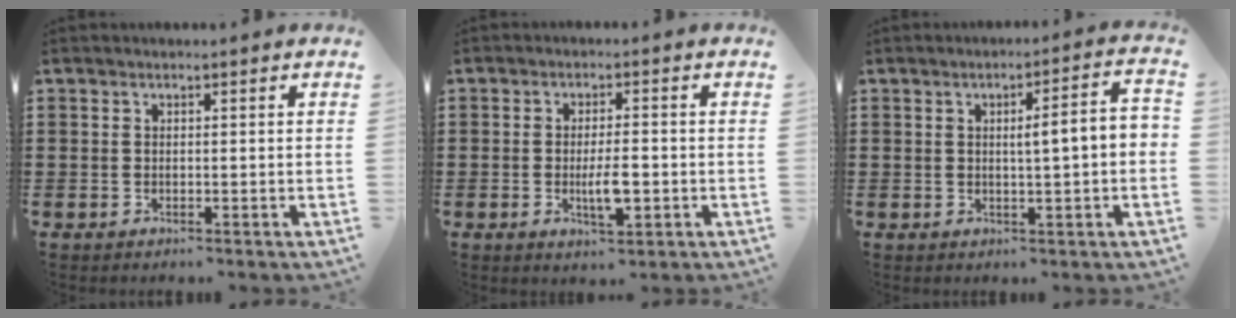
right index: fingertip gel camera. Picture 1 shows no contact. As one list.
[{"total": 5.0, "force": [-1.1, 1.6, 4.6], "torque": [-0.092, -0.001, -0.023]}, {"total": 3.9, "force": [0.0, 0.1, 3.9], "torque": [-0.070, 0.000, -0.004]}]